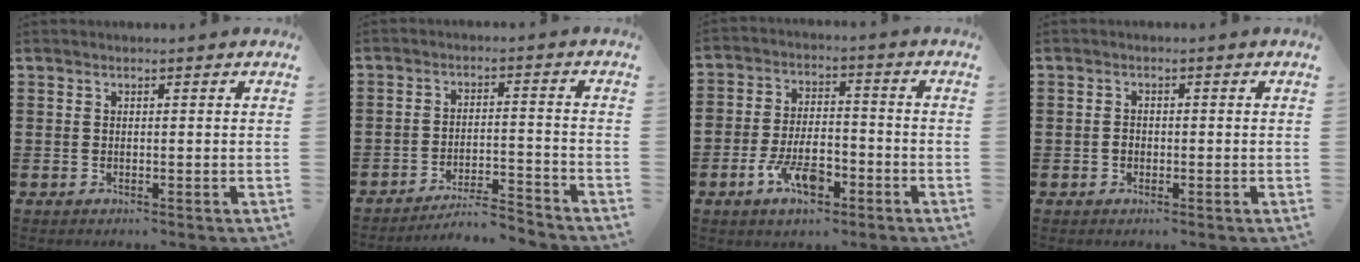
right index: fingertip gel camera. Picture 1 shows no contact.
{"total": 4.9, "force": [-4.6, -0.1, 1.4], "torque": [-0.027, -0.004, -0.093]}
{"total": 8.0, "force": [-4.3, 3.7, 5.6], "torque": [-0.121, 0.008, -0.082]}
{"total": 1.1, "force": [-0.4, 0.8, 0.6], "torque": [-0.013, 0.001, -0.007]}